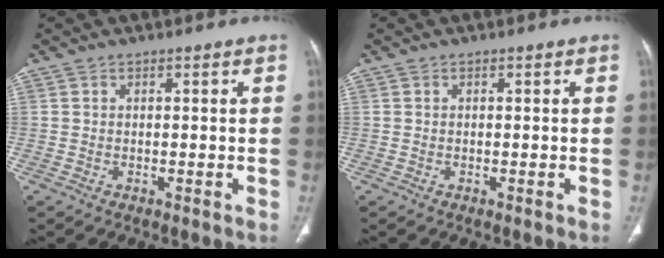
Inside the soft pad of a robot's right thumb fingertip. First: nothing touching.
{"total": 0.0}